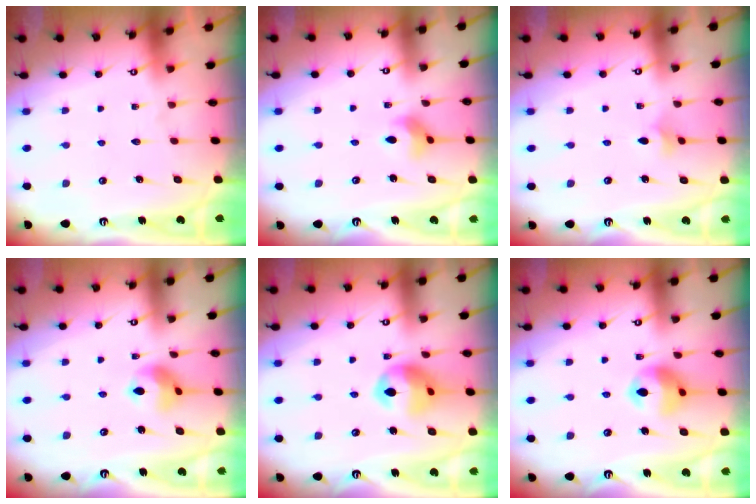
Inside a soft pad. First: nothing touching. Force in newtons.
{"total": 4.5, "press": 4.4, "slide": 0.6}
{"total": 3.0, "press": 2.9, "slide": 0.8}
{"total": 8.5, "press": 8.5, "slide": 0.4}
{"total": 11.4, "press": 11.3, "slide": 0.9}
{"total": 11.2, "press": 11.1, "slide": 1.5}